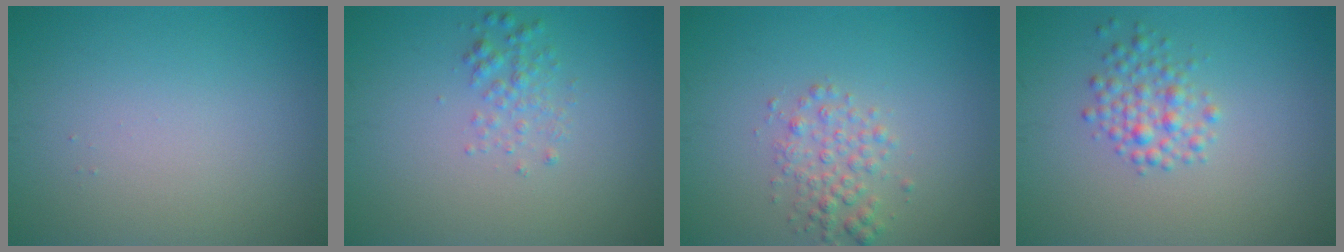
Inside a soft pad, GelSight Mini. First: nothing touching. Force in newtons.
{"total": 1.6, "press": 1.6, "slide": 0.0}
{"total": 2.4, "press": 2.4, "slide": 0.1}
{"total": 2.4, "press": 2.4, "slide": 0.1}